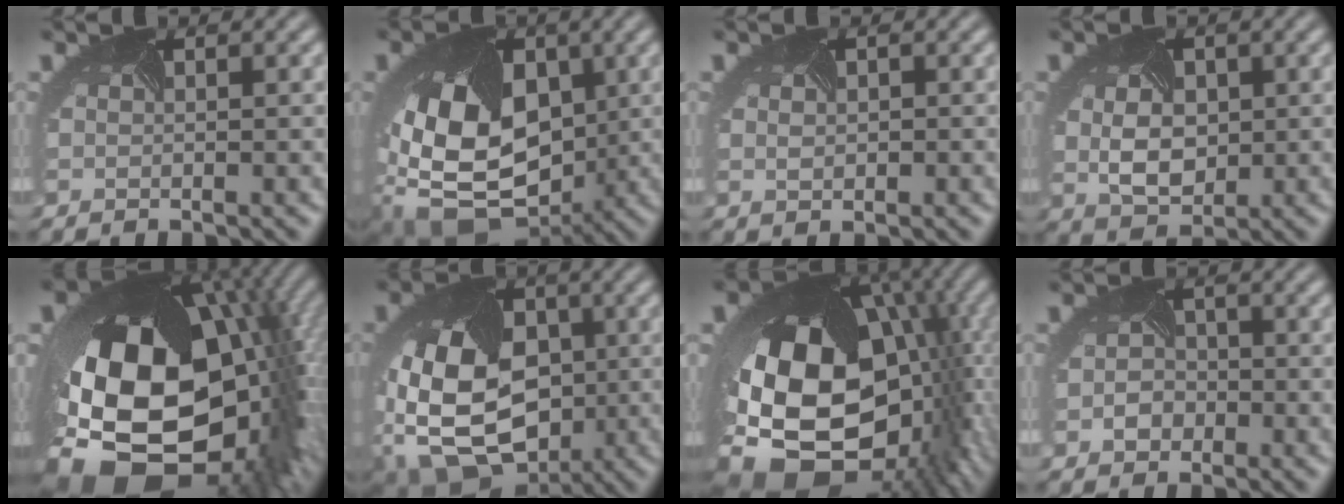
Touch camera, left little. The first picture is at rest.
{"total": 13.9, "force": [-1.1, 9.7, 9.9], "torque": [-0.183, -0.031, -0.004]}
{"total": 1.4, "force": [0.1, 1.1, 0.9], "torque": [-0.009, 0.005, 0.007]}
{"total": 3.8, "force": [0.2, 2.8, 2.6], "torque": [-0.054, -0.006, 0.012]}
{"total": 20.6, "force": [-2.6, 14.2, 14.6], "torque": [-0.273, -0.058, -0.016]}
{"total": 15.2, "force": [-2.5, 11.5, 9.7], "torque": [-0.194, -0.018, -0.046]}
{"total": 19.5, "force": [-4.1, 13.2, 13.8], "torque": [-0.242, -0.058, -0.038]}
{"total": 1.7, "force": [-0.9, 1.4, 0.5], "torque": [-0.011, -0.002, -0.020]}